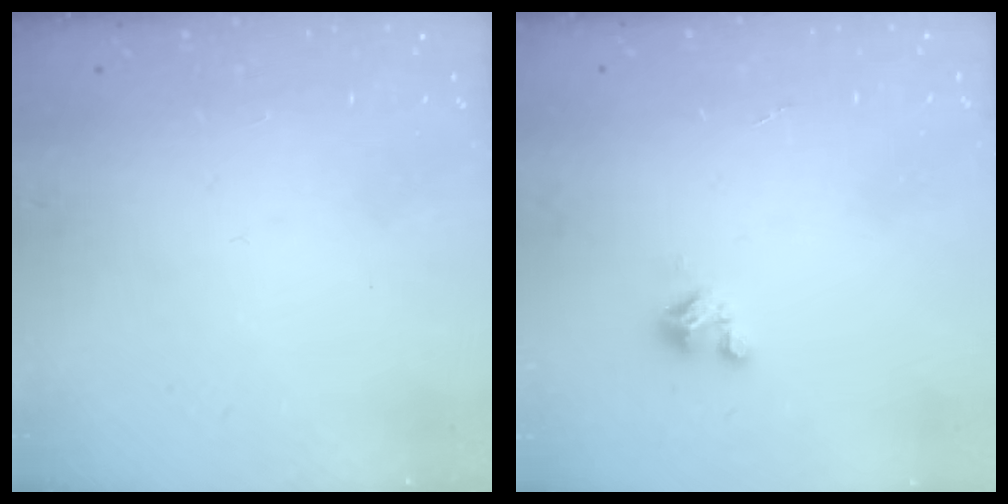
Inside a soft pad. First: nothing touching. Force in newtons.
{"total": 2.9, "press": 2.9, "slide": 0.2}